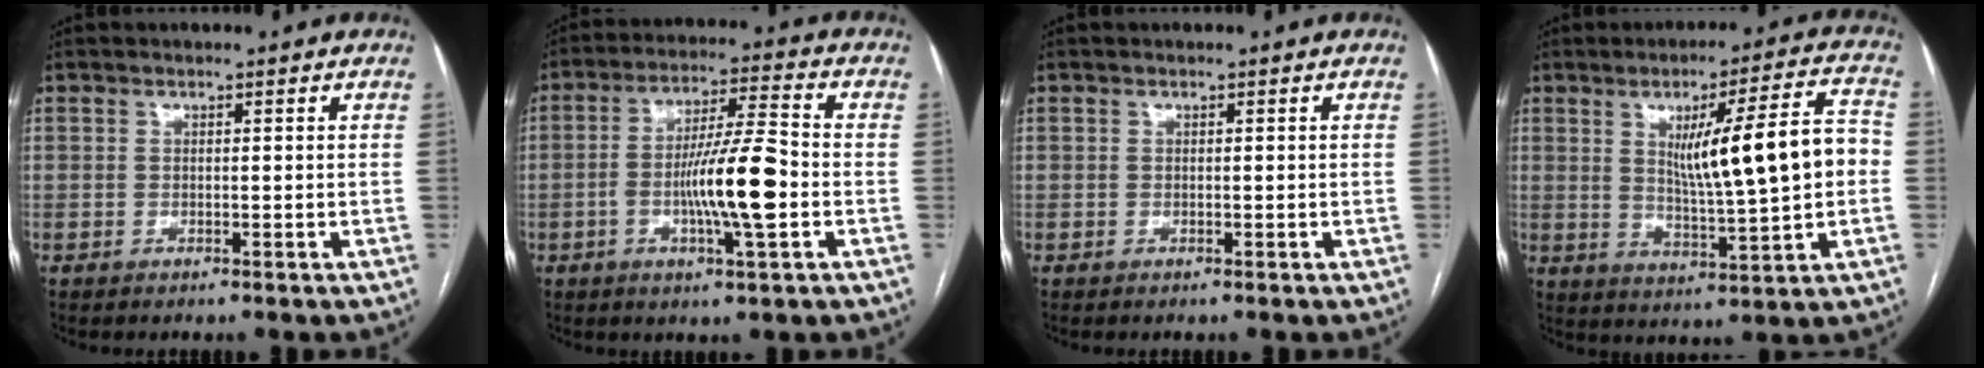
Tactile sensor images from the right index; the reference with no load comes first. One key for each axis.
{"total": 11.3, "fx": -2.5, "fy": 1.0, "fz": 11.0, "tx": -0.195, "ty": 0.004, "tz": -0.046}
{"total": 0.0}
{"total": 14.2, "fx": 1.2, "fy": 1.0, "fz": 14.1, "tx": -0.213, "ty": 0.015, "tz": 0.026}